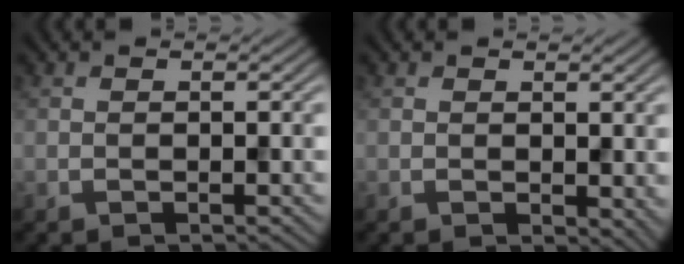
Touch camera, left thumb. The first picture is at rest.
{"total": 2.0, "force": [0.2, 1.3, 1.5], "torque": [-0.019, -0.006, 0.006]}